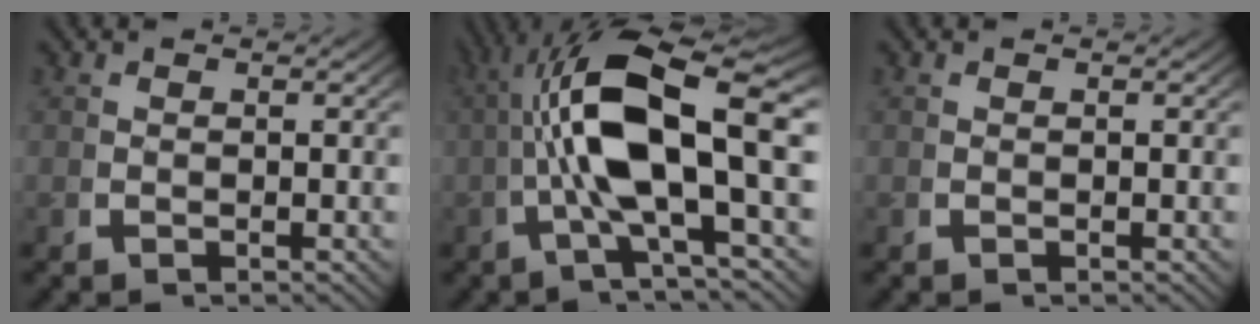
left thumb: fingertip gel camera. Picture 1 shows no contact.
{"total": 12.0, "force": [0.8, 4.6, 11.0], "torque": [-0.210, 0.003, 0.013]}
{"total": 0.0}